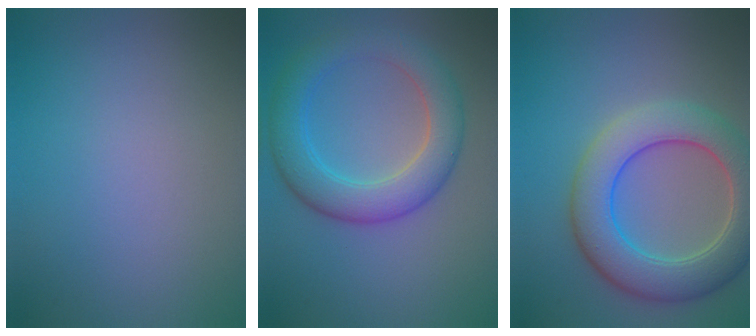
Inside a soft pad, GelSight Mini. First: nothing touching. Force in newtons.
{"total": 5.7, "press": 5.7, "slide": 0.2}
{"total": 7.4, "press": 7.4, "slide": 0.3}